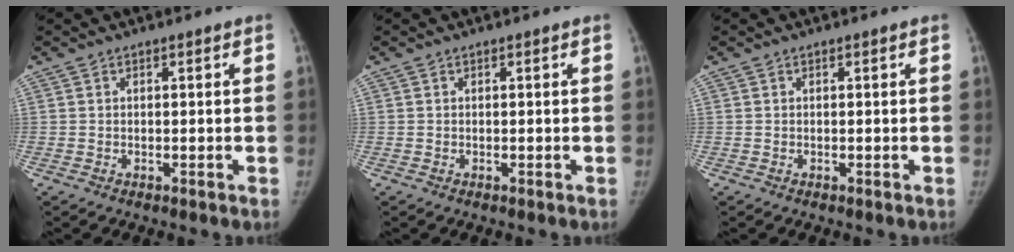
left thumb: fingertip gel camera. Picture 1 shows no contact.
{"total": 0.0}
{"total": 0.0}